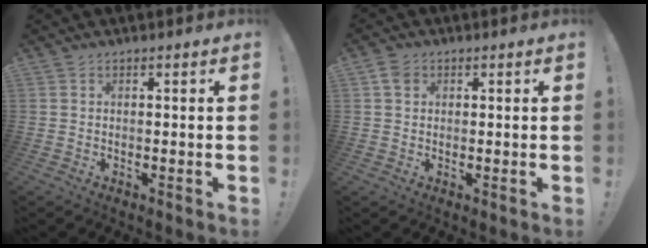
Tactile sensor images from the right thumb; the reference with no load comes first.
{"total": 3.2, "force": [1.4, 2.6, 1.3], "torque": [-0.017, -0.001, 0.024]}